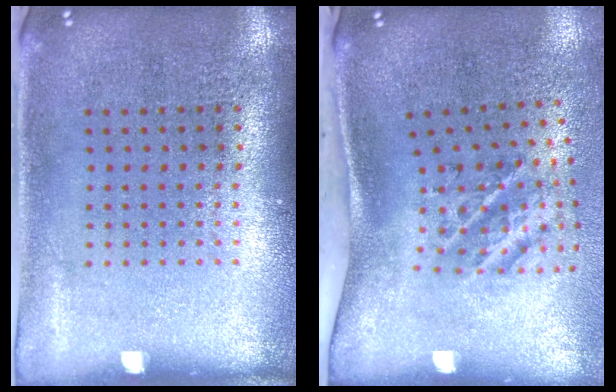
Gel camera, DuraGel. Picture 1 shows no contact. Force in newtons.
{"total": 2.3, "press": 1.3, "slide": 1.9}